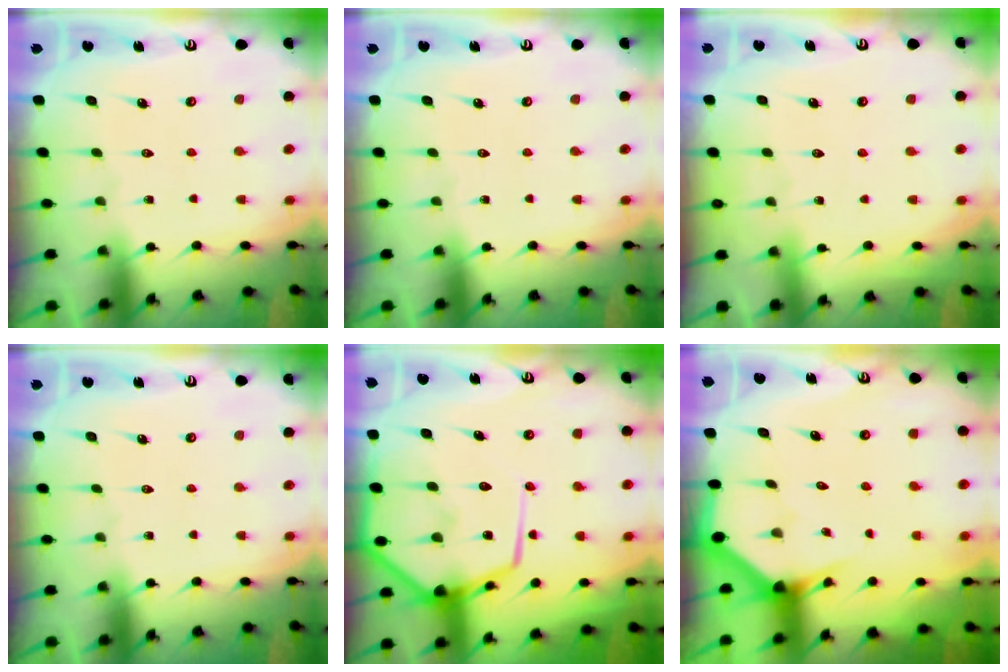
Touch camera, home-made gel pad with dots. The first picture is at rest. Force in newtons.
{"total": 0.0}
{"total": 2.5, "press": 2.5, "slide": 0.3}
{"total": 0.0}
{"total": 16.5, "press": 16.5, "slide": 1.6}
{"total": 2.8, "press": 2.8, "slide": 0.1}